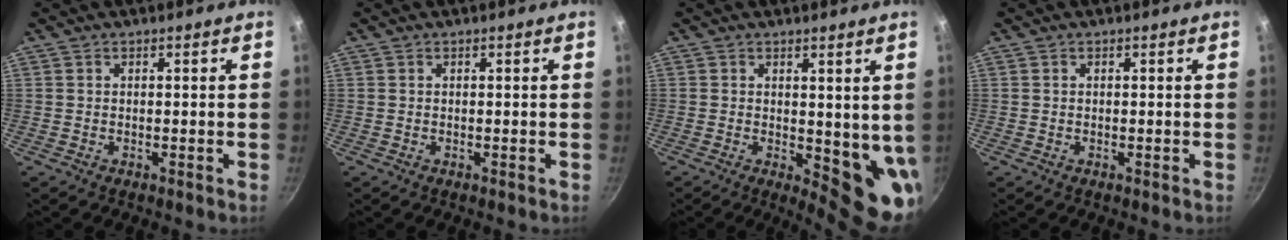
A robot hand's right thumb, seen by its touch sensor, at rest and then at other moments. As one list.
[{"total": 0.0}, {"total": 9.2, "force": [0.5, 4.2, 8.2], "torque": [-0.073, -0.018, 0.013]}, {"total": 0.0}]